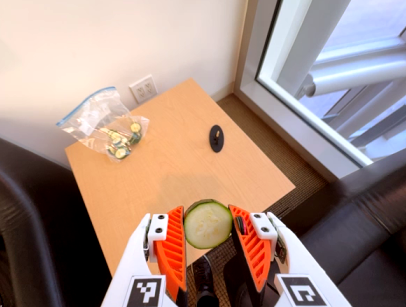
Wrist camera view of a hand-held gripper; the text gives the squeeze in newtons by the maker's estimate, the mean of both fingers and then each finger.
{"total": 9.0, "left": 9.2, "right": 8.8}